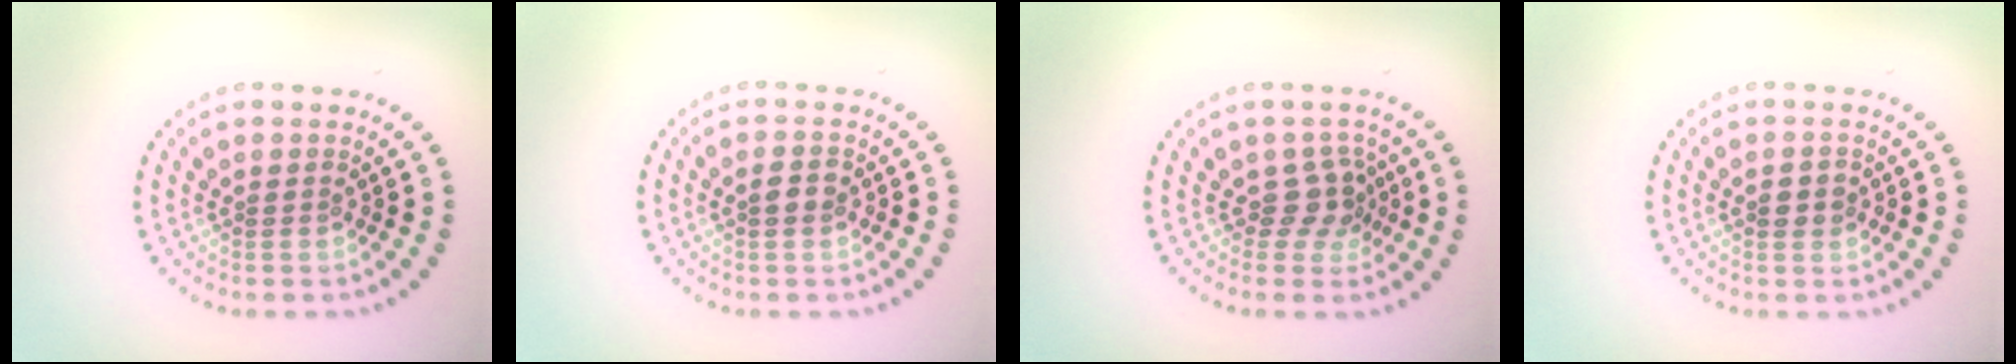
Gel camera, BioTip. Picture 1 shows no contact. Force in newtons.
{"total": 1.4, "press": 1.4, "slide": 0.2}
{"total": 2.4, "press": 1.9, "slide": 1.6}
{"total": 1.5, "press": 1.5, "slide": 0.2}